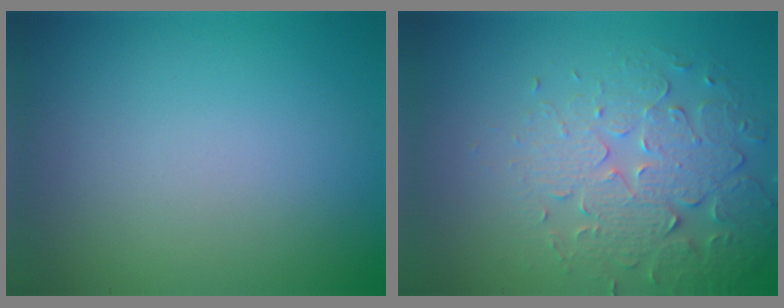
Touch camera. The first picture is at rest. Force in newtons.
{"total": 4.4, "press": 4.1, "slide": 1.7}